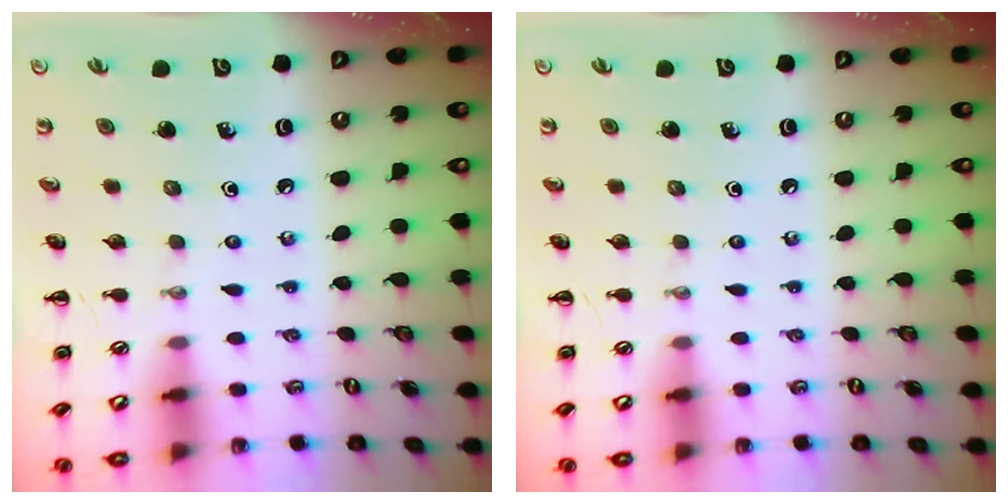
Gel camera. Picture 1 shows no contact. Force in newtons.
{"total": 0.0}